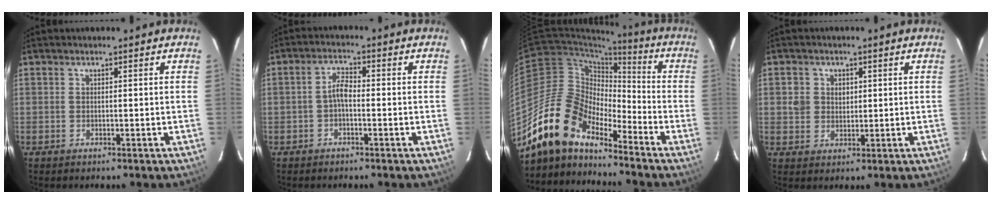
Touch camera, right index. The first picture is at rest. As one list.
[{"total": 2.8, "force": [-1.0, 1.1, 2.4], "torque": [-0.050, 0.011, -0.021]}, {"total": 15.7, "force": [-13.0, 5.8, 6.7], "torque": [-0.121, 0.009, -0.250]}, {"total": 3.9, "force": [0.6, 3.7, 1.1], "torque": [-0.018, 0.011, 0.011]}]